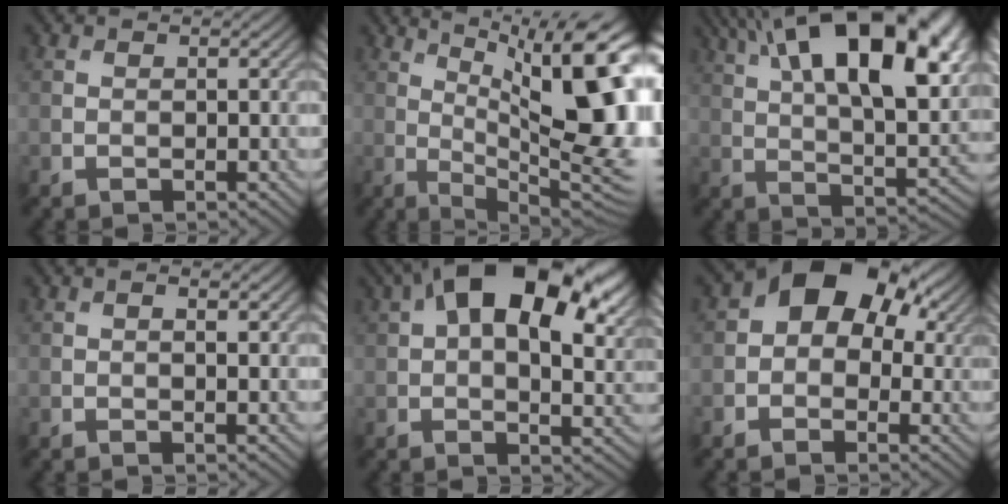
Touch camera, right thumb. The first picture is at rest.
{"total": 19.1, "force": [5.2, 6.7, 17.1], "torque": [-0.234, 0.028, 0.083]}
{"total": 22.1, "force": [9.9, 9.6, 17.3], "torque": [-0.264, 0.049, 0.145]}
{"total": 1.6, "force": [0.4, 0.4, 1.5], "torque": [-0.023, -0.002, 0.006]}
{"total": 19.1, "force": [8.1, 9.8, 14.2], "torque": [-0.235, 0.031, 0.118]}
{"total": 10.7, "force": [2.8, 7.5, 7.1], "torque": [-0.097, 0.008, 0.029]}